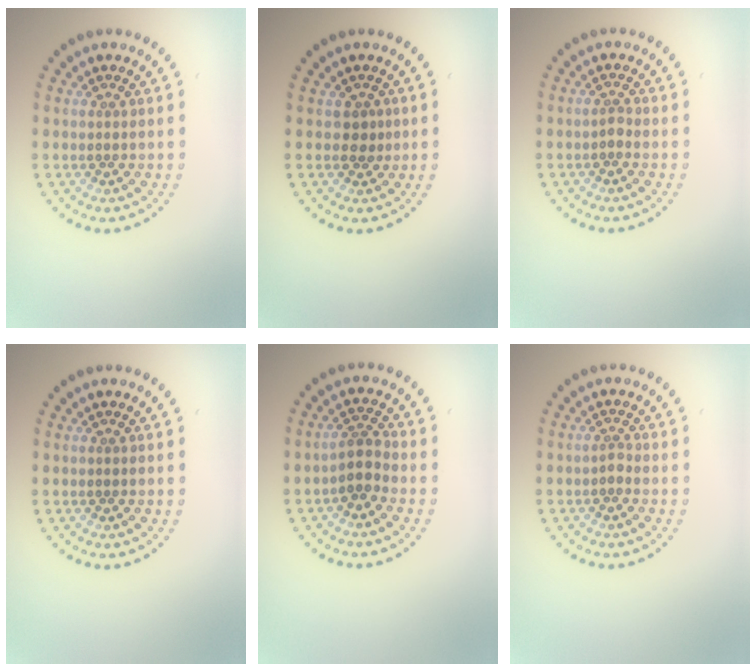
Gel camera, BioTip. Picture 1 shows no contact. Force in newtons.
{"total": 1.3, "press": 1.0, "slide": 0.8}
{"total": 0.9, "press": 0.6, "slide": 0.6}
{"total": 0.0}
{"total": 2.2, "press": 1.9, "slide": 1.2}
{"total": 0.9, "press": 0.6, "slide": 0.7}